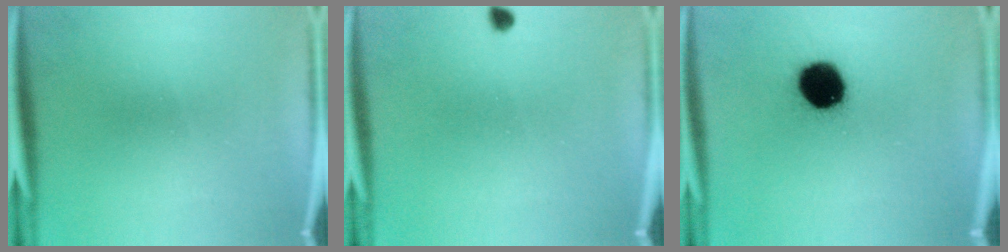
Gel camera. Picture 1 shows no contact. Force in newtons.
{"total": 1.2}
{"total": 14.6}